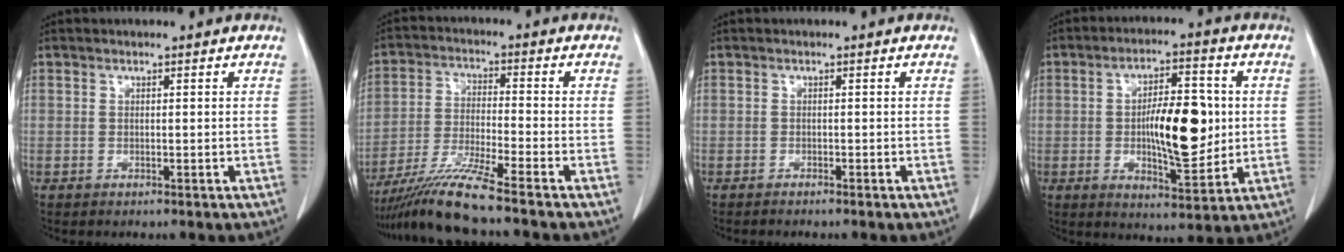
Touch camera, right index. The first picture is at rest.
{"total": 9.6, "force": [-7.9, -1.8, 5.2], "torque": [-0.101, -0.029, -0.149]}
{"total": 0.8, "force": [-0.8, -0.1, 0.2], "torque": [-0.006, -0.001, -0.013]}
{"total": 12.0, "force": [0.0, 4.0, 11.4], "torque": [-0.187, 0.004, 0.003]}